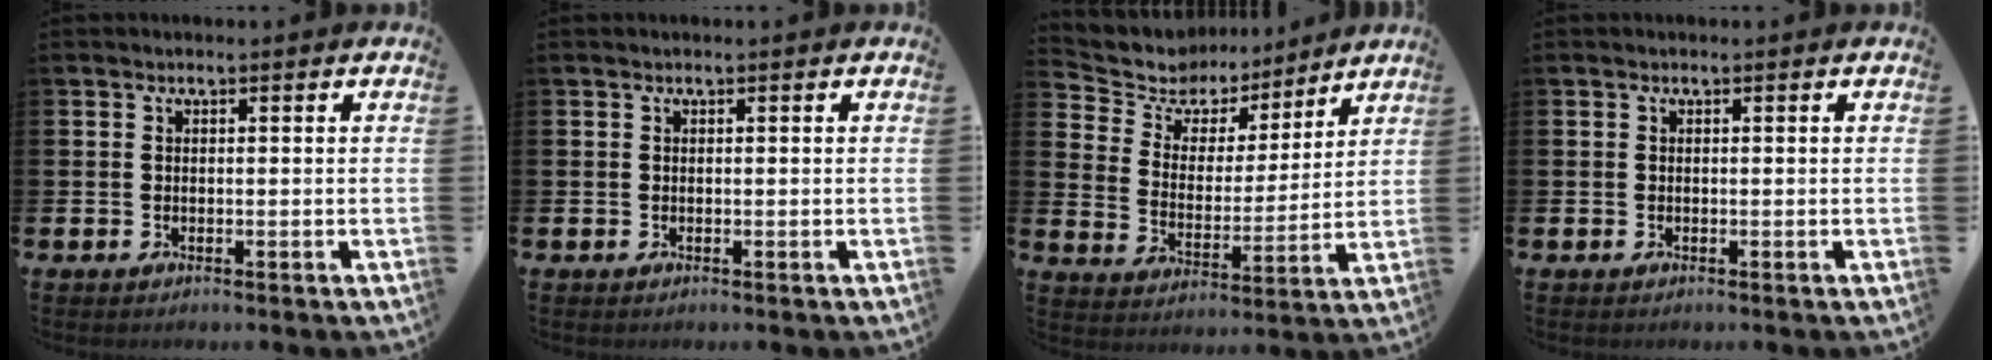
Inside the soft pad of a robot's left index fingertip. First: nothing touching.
{"total": 0.0}
{"total": 7.1, "force": [6.1, 3.4, 0.8], "torque": [-0.050, -0.050, 0.104]}
{"total": 0.0}